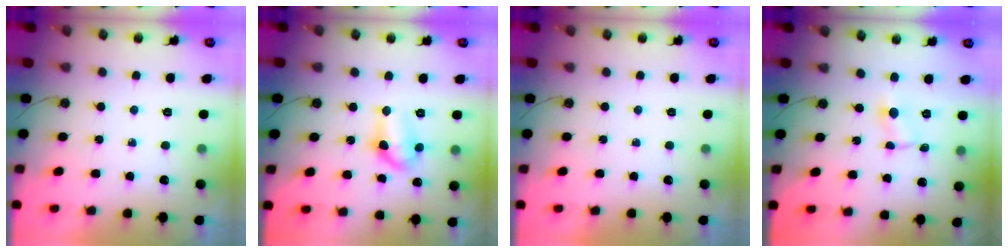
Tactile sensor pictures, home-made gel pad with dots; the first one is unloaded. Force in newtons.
{"total": 10.0, "press": 9.9, "slide": 1.2}
{"total": 0.0}
{"total": 1.6, "press": 1.5, "slide": 0.2}